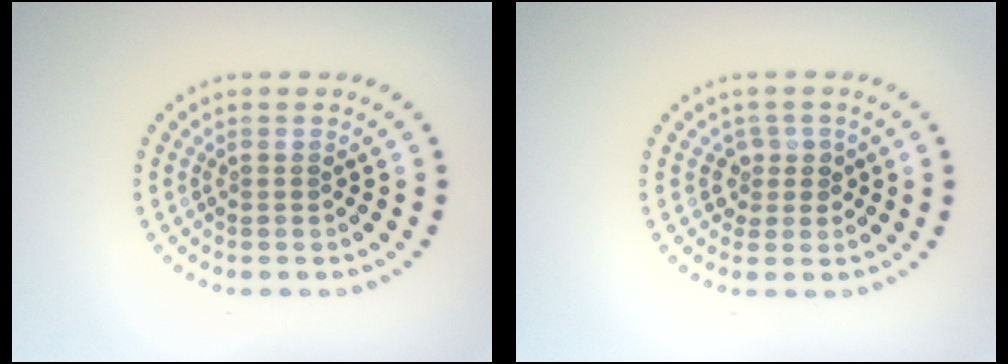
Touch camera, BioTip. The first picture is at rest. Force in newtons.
{"total": 1.8, "press": 1.4, "slide": 1.1}